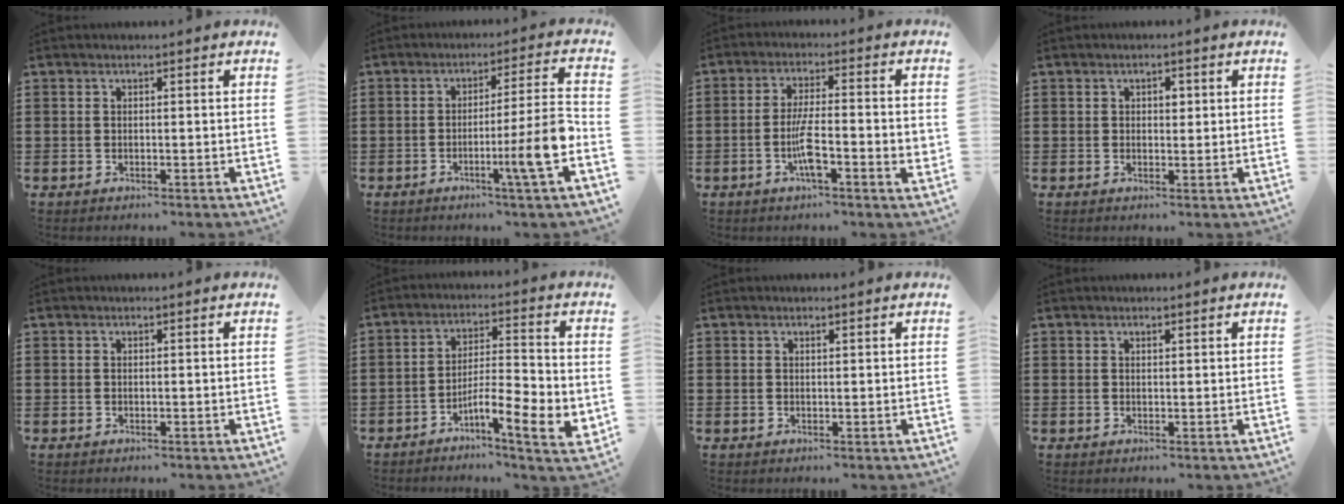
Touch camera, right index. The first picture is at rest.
{"total": 9.9, "force": [-2.9, -0.2, 9.4], "torque": [-0.149, -0.009, -0.055]}
{"total": 7.9, "force": [-2.0, 1.3, 7.5], "torque": [-0.150, -0.011, -0.043]}
{"total": 1.5, "force": [0.4, 0.9, 1.2], "torque": [-0.008, 0.001, 0.003]}
{"total": 0.0}
{"total": 8.3, "force": [-3.5, 1.7, 7.3], "torque": [-0.113, -0.005, -0.060]}
{"total": 0.5, "force": [0.4, 0.3, 0.2], "torque": [-0.004, 0.002, 0.007]}
{"total": 0.7, "force": [0.5, 0.3, 0.3], "torque": [-0.007, 0.002, 0.010]}